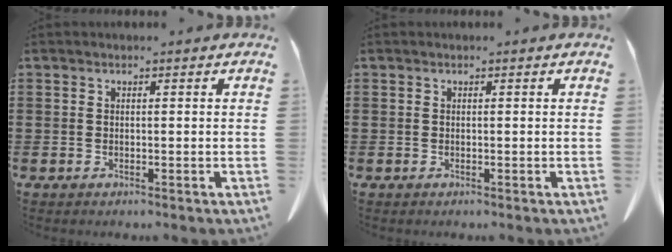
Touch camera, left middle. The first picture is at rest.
{"total": 0.0}